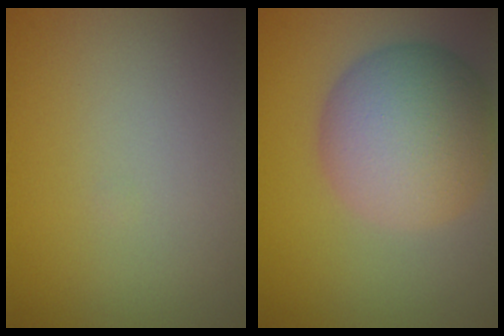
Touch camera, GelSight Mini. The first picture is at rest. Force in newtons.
{"total": 8.9, "press": 8.9, "slide": 0.6}